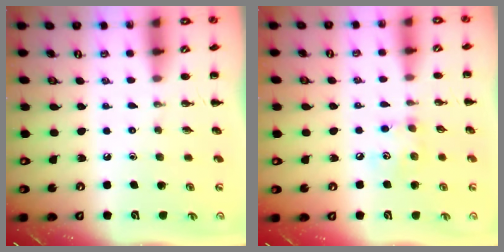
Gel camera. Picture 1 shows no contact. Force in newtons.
{"total": 5.0, "press": 5.0, "slide": 0.5}